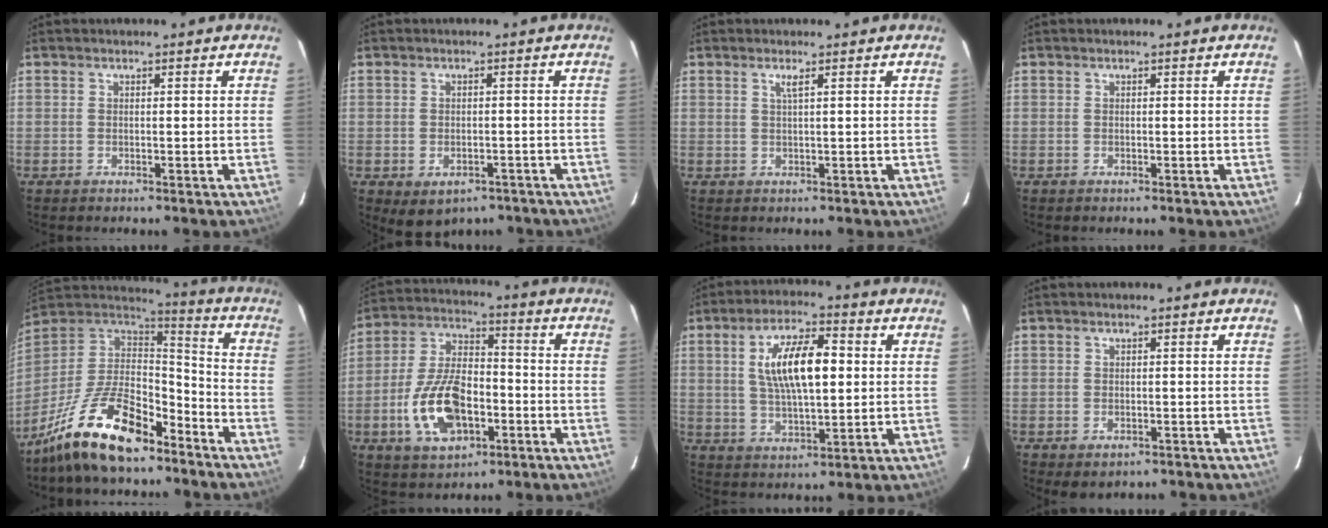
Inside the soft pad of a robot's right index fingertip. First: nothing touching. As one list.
[{"total": 6.1, "force": [-3.6, 4.0, 2.9], "torque": [-0.053, -0.008, -0.034]}, {"total": 1.2, "force": [0.6, -0.3, 1.1], "torque": [-0.020, 0.000, 0.010]}, {"total": 0.0}, {"total": 20.6, "force": [-14.0, 8.2, 12.7], "torque": [-0.255, -0.004, -0.246]}, {"total": 15.2, "force": [-5.2, 8.3, 11.6], "torque": [-0.241, 0.009, -0.085]}, {"total": 12.2, "force": [2.0, 4.5, 11.1], "torque": [-0.200, 0.010, 0.039]}, {"total": 2.6, "force": [-1.2, 1.8, 1.4], "torque": [-0.026, -0.006, -0.012]}]